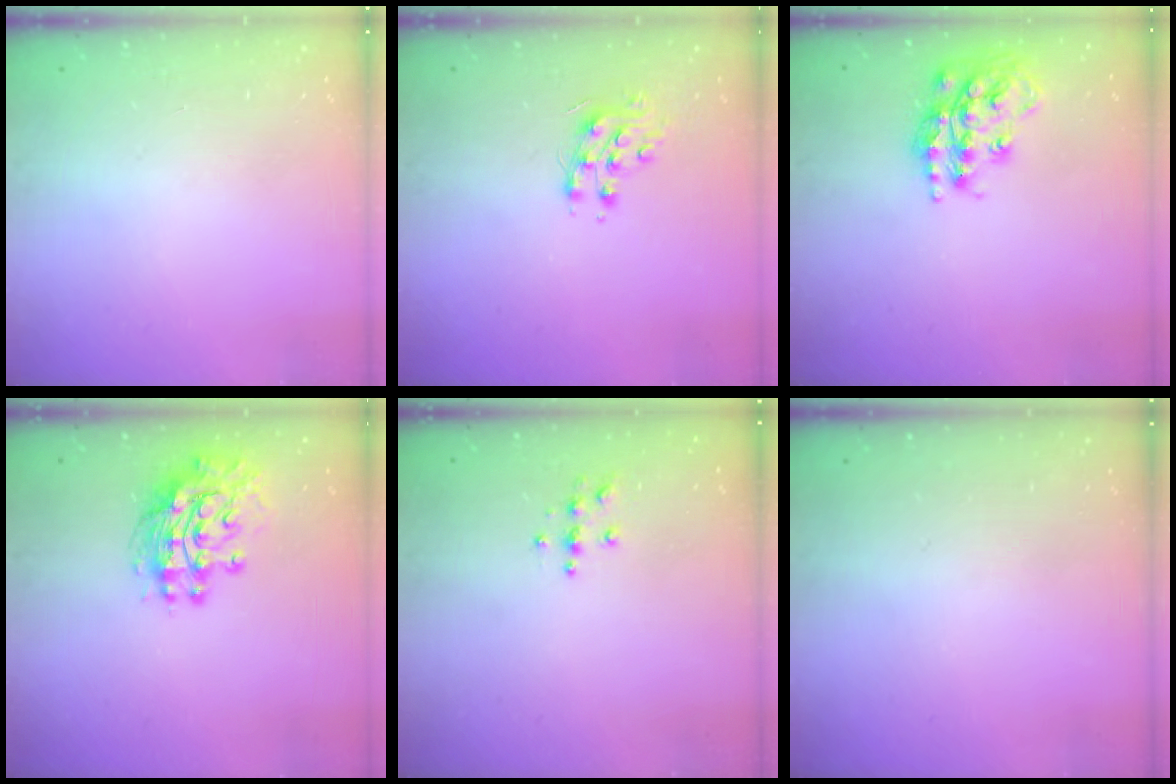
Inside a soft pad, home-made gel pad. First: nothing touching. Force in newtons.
{"total": 8.4, "press": 8.4, "slide": 0.2}
{"total": 17.1, "press": 17.1, "slide": 1.0}
{"total": 12.5, "press": 12.4, "slide": 1.0}
{"total": 3.8, "press": 3.8, "slide": 0.5}
{"total": 0.0}